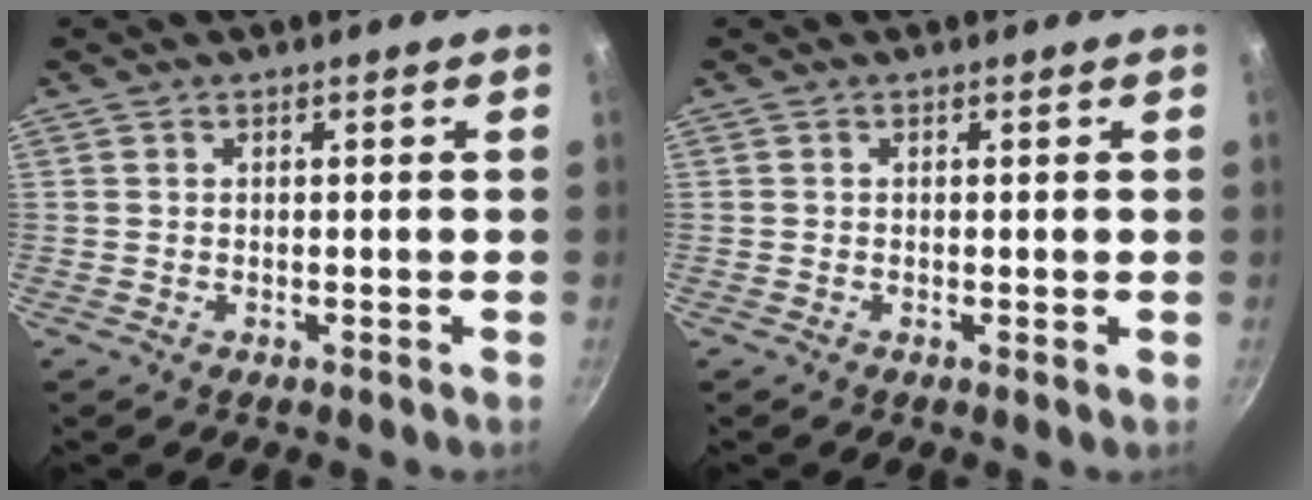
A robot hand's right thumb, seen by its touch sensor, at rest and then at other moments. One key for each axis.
{"total": 0.0}